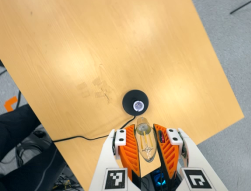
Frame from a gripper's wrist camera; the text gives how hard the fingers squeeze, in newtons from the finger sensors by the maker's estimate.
{"total": 19.3, "left": 20.4, "right": 18.3}